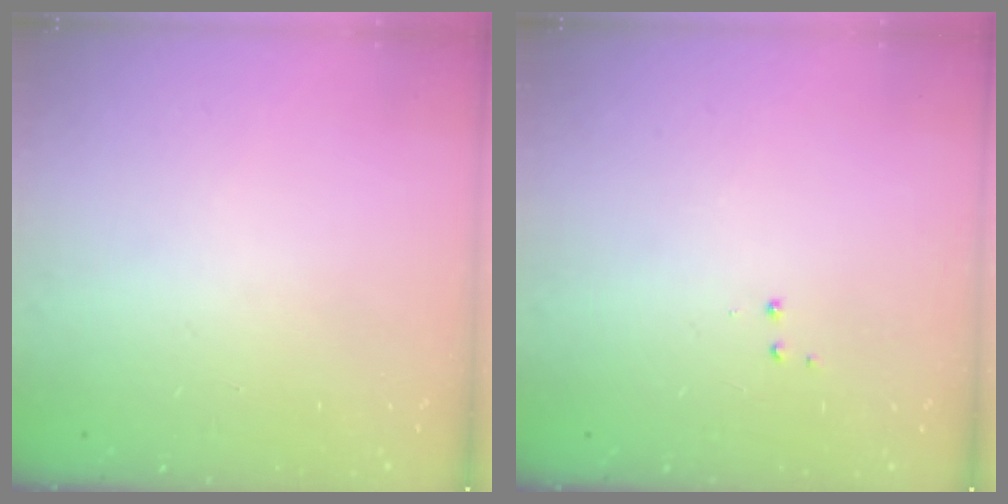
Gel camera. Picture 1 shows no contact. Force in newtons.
{"total": 2.8, "press": 2.7, "slide": 0.5}